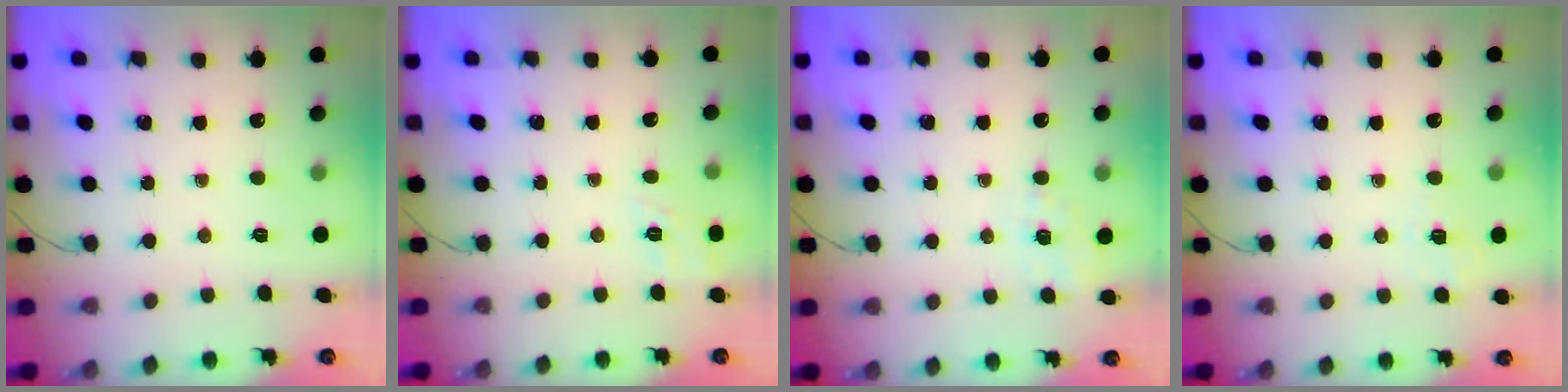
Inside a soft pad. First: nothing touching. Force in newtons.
{"total": 8.4, "press": 8.2, "slide": 2.0}
{"total": 1.4, "press": 0.4, "slide": 1.4}
{"total": 2.2, "press": 1.3, "slide": 1.8}